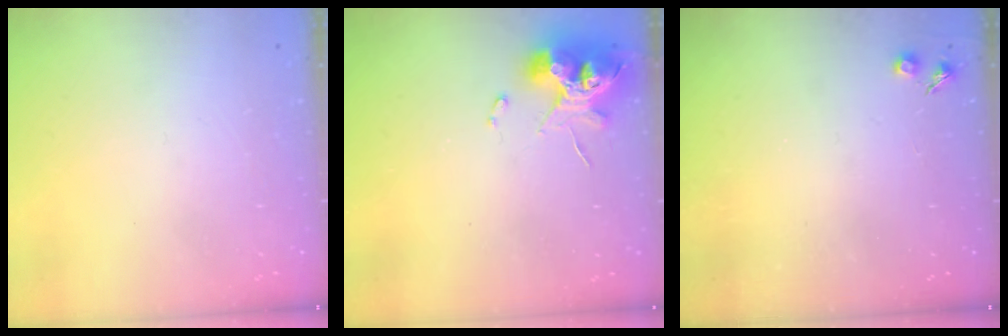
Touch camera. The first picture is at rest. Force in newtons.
{"total": 11.0, "press": 10.9, "slide": 0.8}
{"total": 2.3, "press": 2.3, "slide": 0.4}